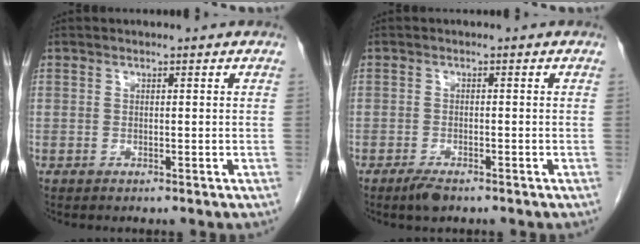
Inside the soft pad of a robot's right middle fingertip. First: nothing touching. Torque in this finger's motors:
{"motor_torque": [0.00, 0.05, 0.08, 0.01]}